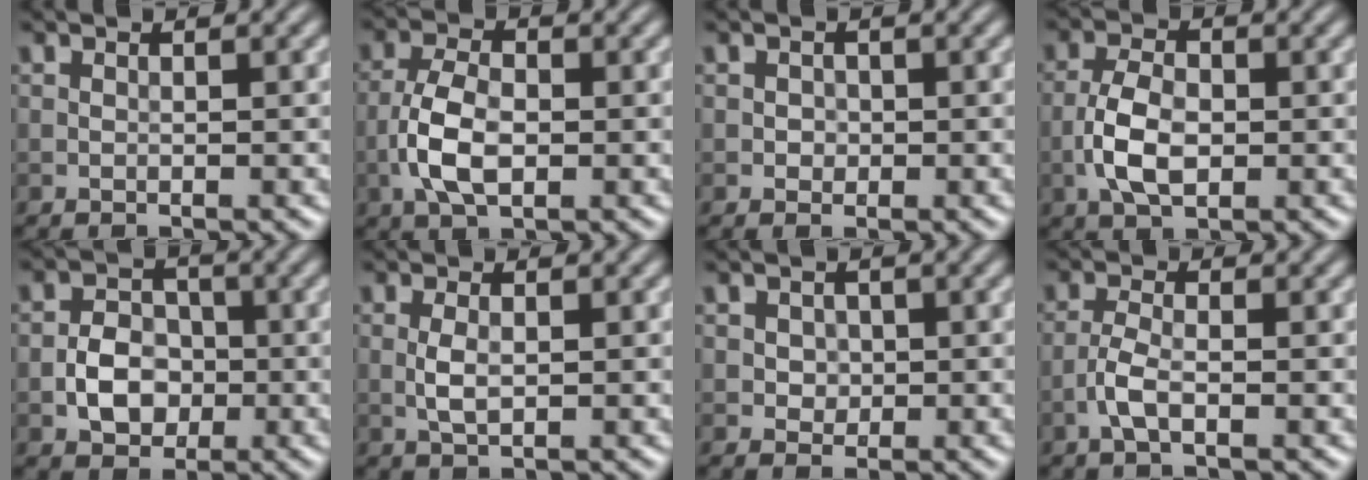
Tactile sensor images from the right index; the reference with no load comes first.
{"total": 4.6, "force": [-1.2, 2.4, 3.8], "torque": [-0.080, 0.001, -0.027]}
{"total": 0.8, "force": [0.0, 0.8, 0.2], "torque": [0.002, -0.002, -0.002]}
{"total": 4.4, "force": [-1.0, 2.4, 3.6], "torque": [-0.074, 0.002, -0.024]}
{"total": 3.8, "force": [-1.0, 2.9, 2.1], "torque": [-0.032, 0.004, -0.020]}
{"total": 1.8, "force": [-0.1, 0.7, 1.6], "torque": [-0.036, 0.000, -0.001]}
{"total": 1.3, "force": [0.1, 1.2, 0.5], "torque": [-0.007, -0.002, 0.003]}
{"total": 2.3, "force": [-1.0, 0.7, 1.9], "torque": [-0.044, 0.003, -0.025]}